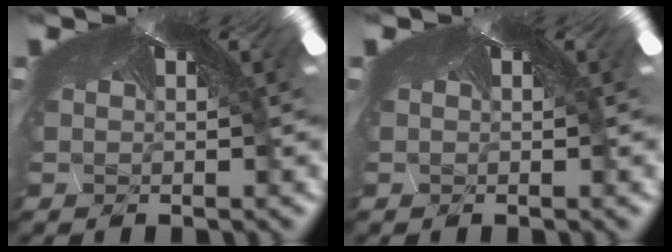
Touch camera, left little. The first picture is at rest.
{"total": 0.0}